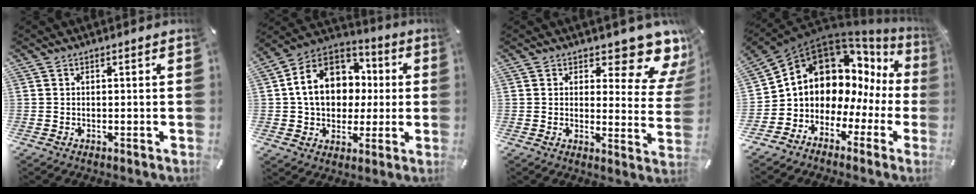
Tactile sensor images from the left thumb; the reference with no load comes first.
{"total": 16.1, "force": [1.2, 13.3, 9.1], "torque": [-0.177, 0.012, 0.024]}
{"total": 10.2, "force": [7.7, 3.9, 5.5], "torque": [-0.049, -0.078, 0.130]}
{"total": 11.6, "force": [5.7, 9.2, 4.4], "torque": [-0.082, -0.060, 0.112]}